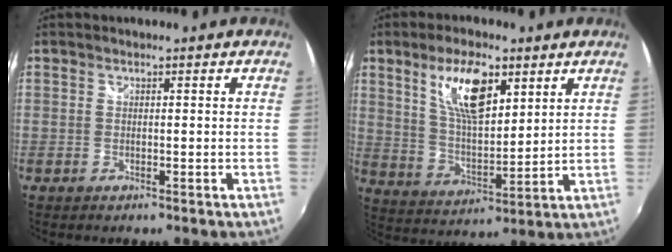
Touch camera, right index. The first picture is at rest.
{"total": 12.5, "force": [6.2, 4.9, 9.7], "torque": [-0.172, 0.008, 0.121]}